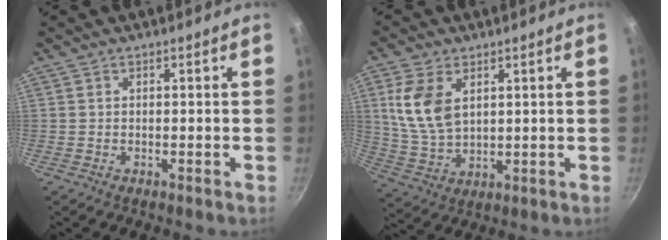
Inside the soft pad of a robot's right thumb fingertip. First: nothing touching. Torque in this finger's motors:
{"motor_torque": [-0.82, 1.10, 0.92, -0.21, 0.12]}